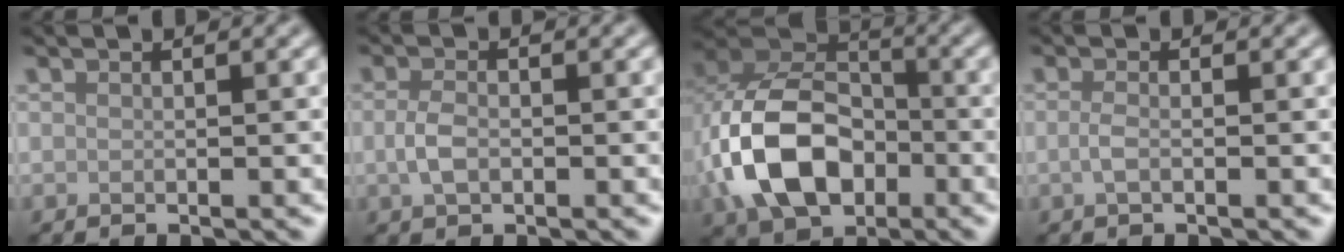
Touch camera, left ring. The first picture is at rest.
{"total": 2.1, "force": [-0.4, 1.2, 1.6], "torque": [-0.037, 0.000, -0.010]}
{"total": 10.4, "force": [-2.6, 7.1, 7.1], "torque": [-0.152, 0.004, -0.058]}
{"total": 1.3, "force": [-0.3, 0.5, 1.1], "torque": [-0.026, -0.001, -0.009]}